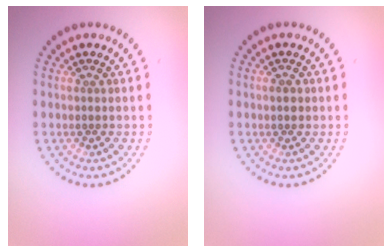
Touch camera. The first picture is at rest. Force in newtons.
{"total": 1.2, "press": 1.1, "slide": 0.2}